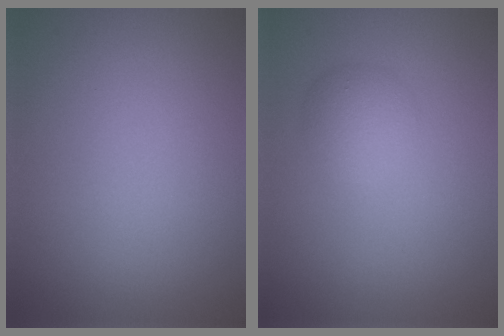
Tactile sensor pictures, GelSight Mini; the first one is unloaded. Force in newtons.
{"total": 2.4, "press": 2.4, "slide": 0.1}